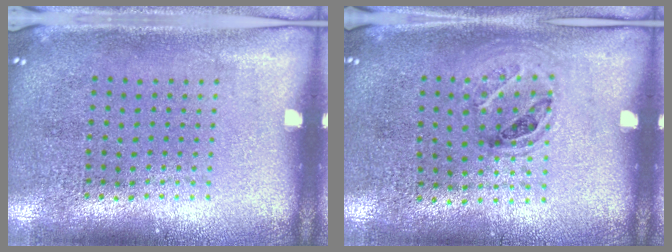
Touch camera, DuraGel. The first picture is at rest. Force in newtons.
{"total": 1.0, "press": 0.7, "slide": 0.6}